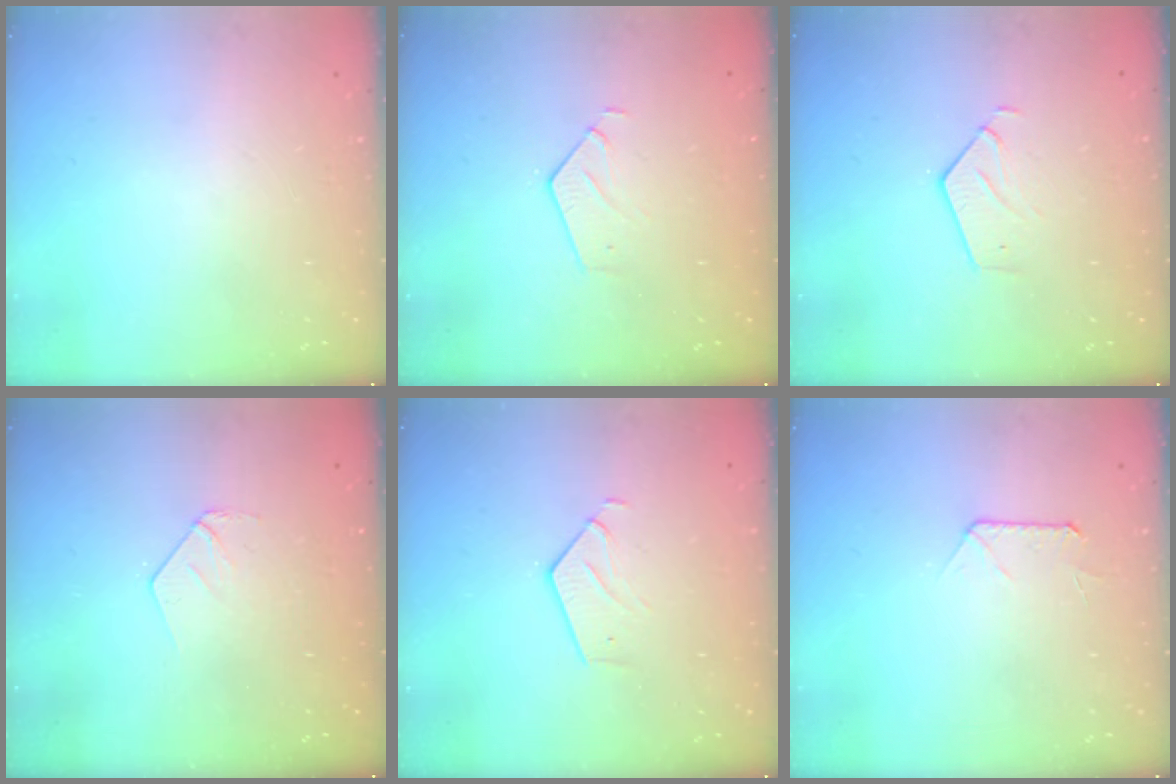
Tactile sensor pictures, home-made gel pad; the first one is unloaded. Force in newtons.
{"total": 3.1, "press": 3.1, "slide": 0.2}
{"total": 3.8, "press": 3.8, "slide": 0.3}
{"total": 4.0, "press": 4.0, "slide": 0.3}
{"total": 3.6, "press": 3.6, "slide": 0.3}
{"total": 5.2, "press": 5.1, "slide": 0.4}